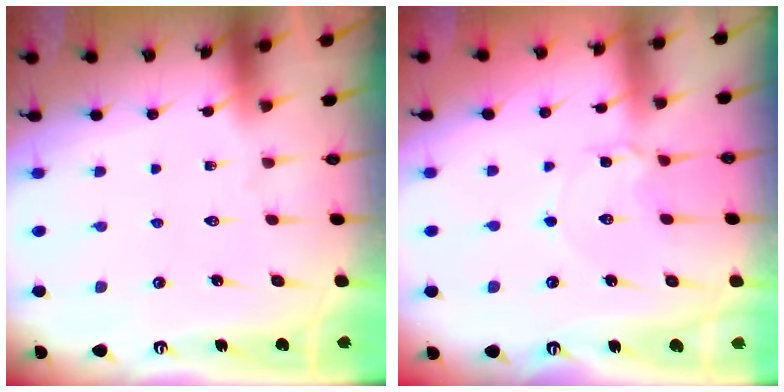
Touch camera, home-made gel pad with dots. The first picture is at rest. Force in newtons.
{"total": 2.8, "press": 2.8, "slide": 0.3}